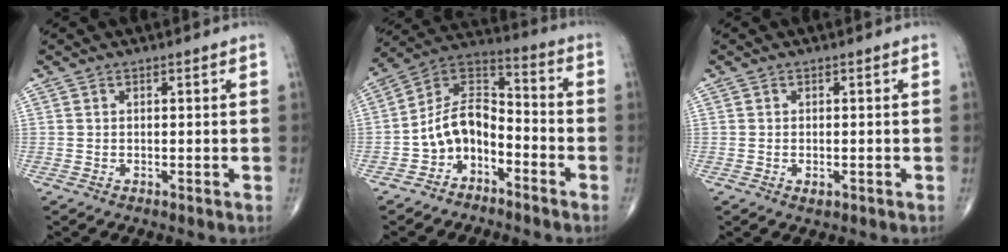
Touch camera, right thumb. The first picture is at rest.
{"total": 10.5, "force": [-4.9, 6.9, 6.2], "torque": [-0.091, 0.083, -0.099]}
{"total": 1.4, "force": [-0.5, 0.7, 1.0], "torque": [-0.018, 0.000, -0.006]}